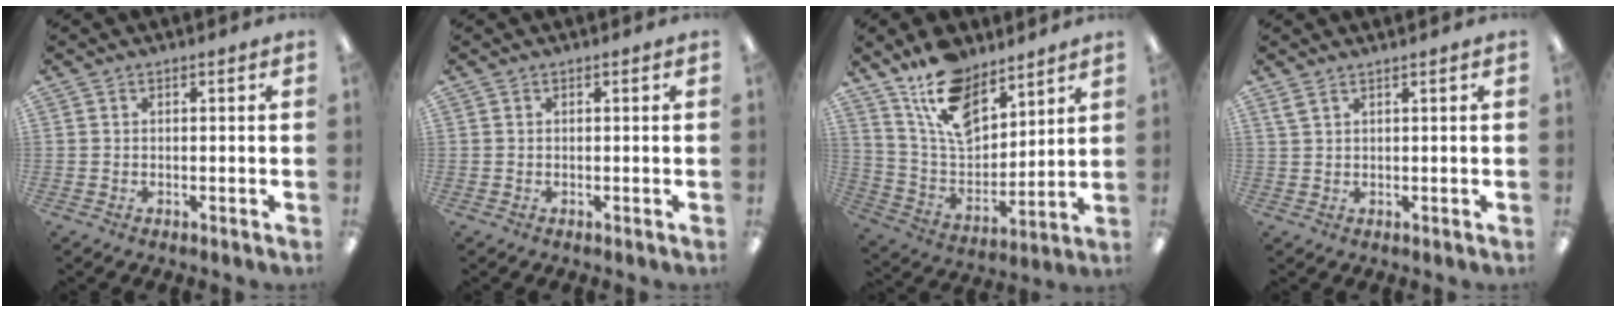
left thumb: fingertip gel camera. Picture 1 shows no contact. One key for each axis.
{"total": 0.0}
{"total": 15.0, "fx": 11.0, "fy": 7.4, "fz": 7.2, "tx": -0.144, "ty": -0.057, "tz": 0.206}
{"total": 1.8, "fx": 1.3, "fy": 0.3, "fz": 1.2, "tx": -0.026, "ty": 0.001, "tz": 0.023}